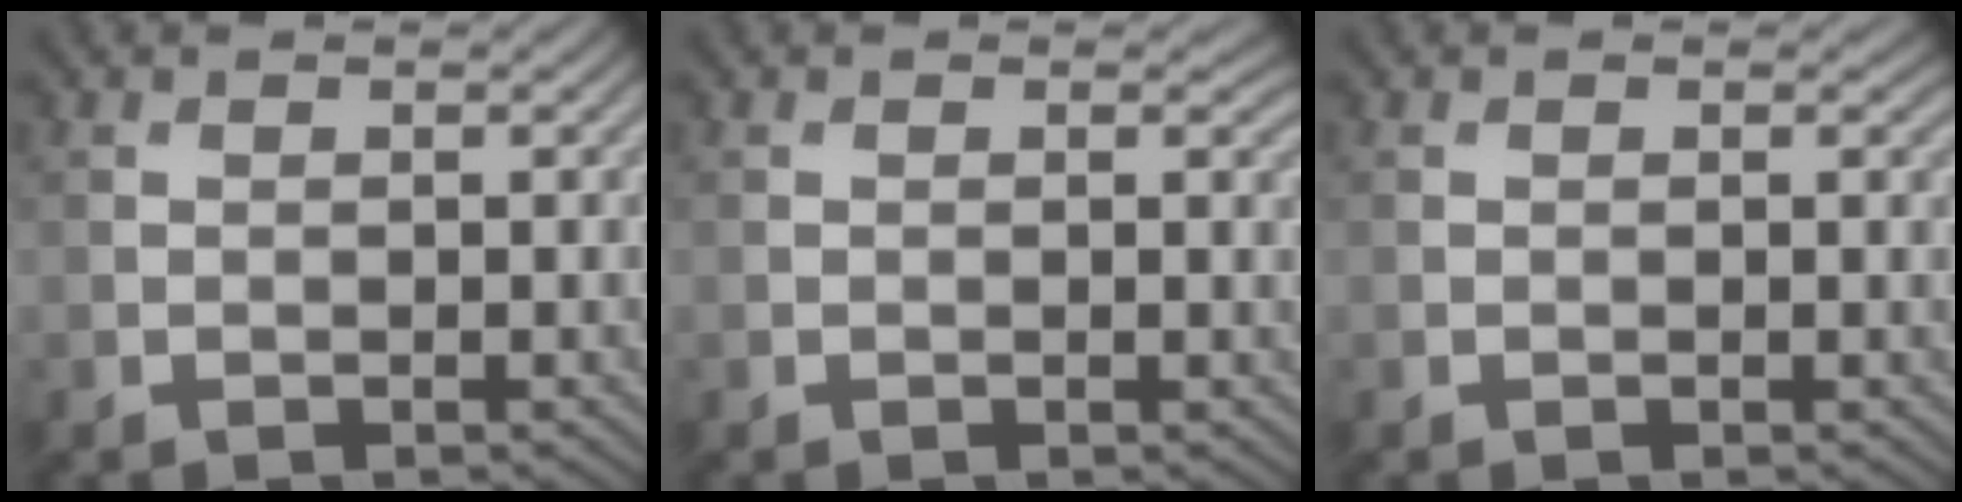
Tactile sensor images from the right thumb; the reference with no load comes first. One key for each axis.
{"total": 0.6, "fx": 0.1, "fy": 0.2, "fz": 0.5, "tx": -0.004, "ty": -0.005, "tz": 0.000}
{"total": 0.0}